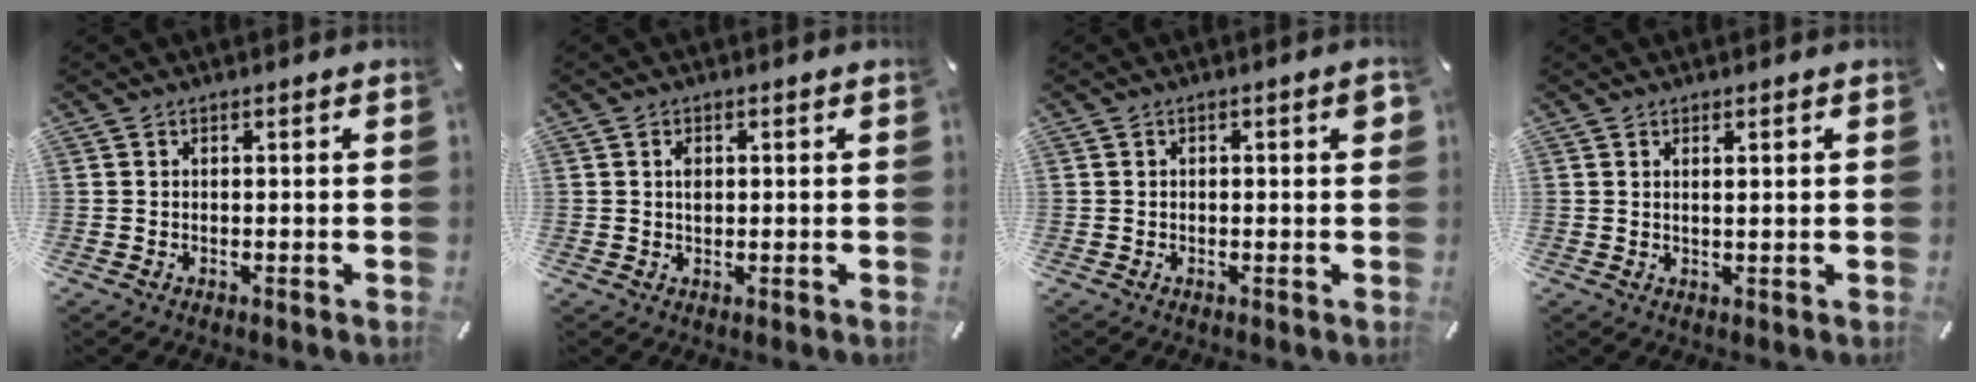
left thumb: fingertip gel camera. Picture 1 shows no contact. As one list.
[{"total": 1.9, "force": [0.3, 1.3, 1.3], "torque": [-0.030, 0.005, 0.005]}, {"total": 2.3, "force": [0.1, 0.7, 2.1], "torque": [-0.038, 0.005, 0.001]}, {"total": 1.6, "force": [0.7, 0.1, 1.4], "torque": [-0.027, -0.002, 0.012]}]